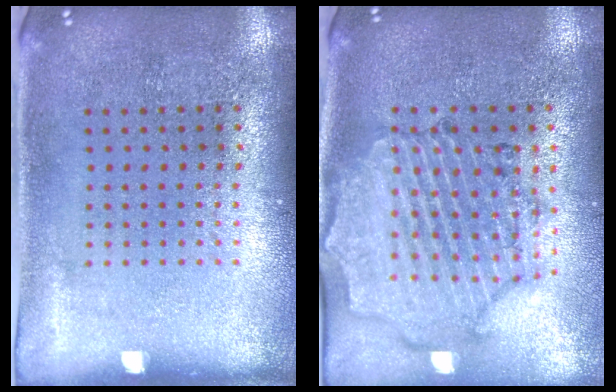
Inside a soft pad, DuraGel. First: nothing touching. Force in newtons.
{"total": 1.6, "press": 1.6, "slide": 0.4}